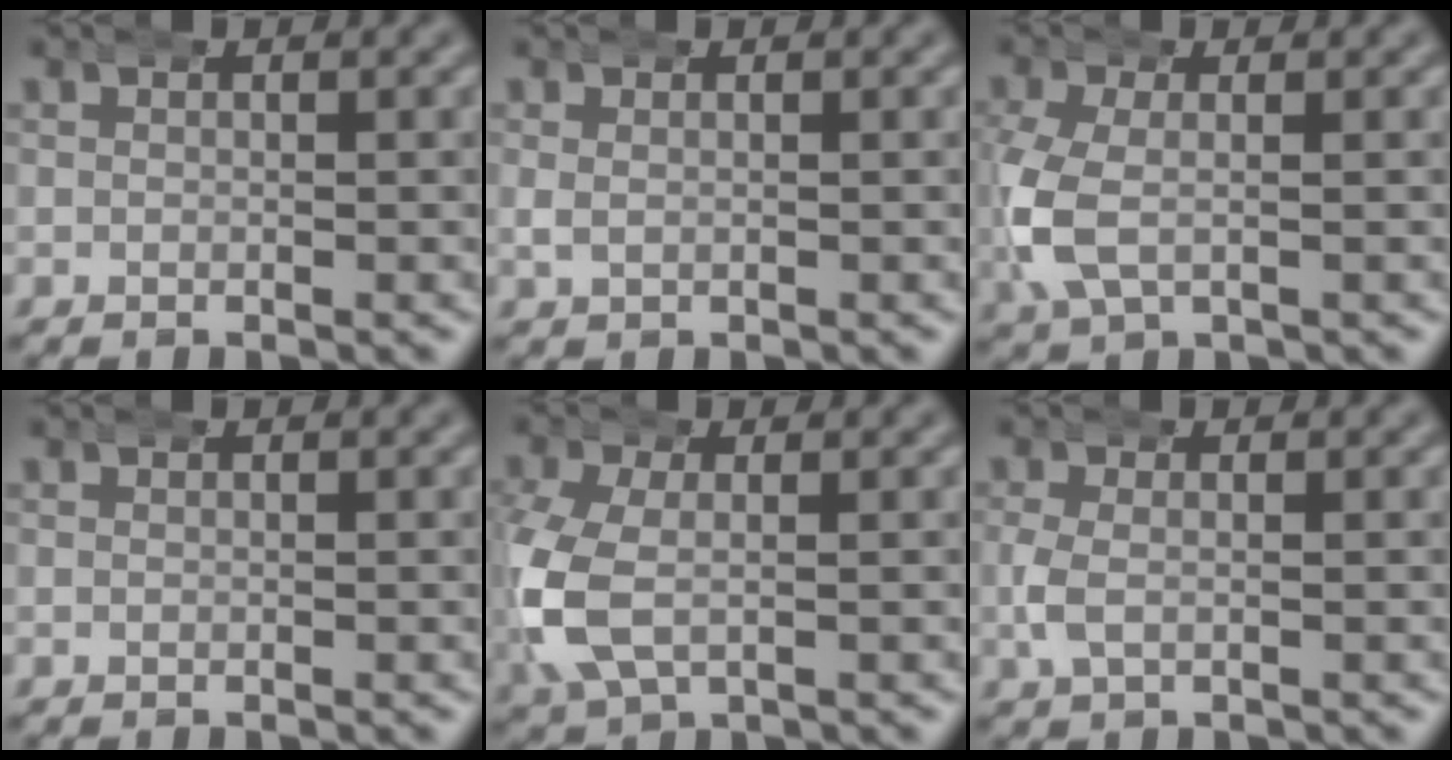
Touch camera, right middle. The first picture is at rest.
{"total": 0.9, "force": [0.3, 0.6, 0.6], "torque": [-0.017, -0.001, 0.009]}
{"total": 4.4, "force": [-0.8, 3.1, 3.0], "torque": [-0.097, -0.008, -0.004]}
{"total": 0.0}
{"total": 6.3, "force": [-1.1, 4.7, 4.1], "torque": [-0.141, -0.021, -0.005]}
{"total": 1.8, "force": [-0.2, 1.2, 1.2], "torque": [-0.039, 0.000, -0.004]}